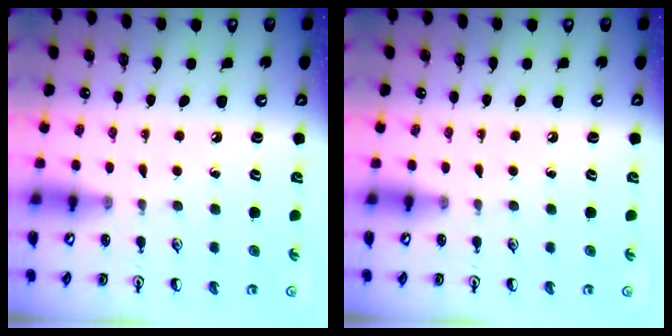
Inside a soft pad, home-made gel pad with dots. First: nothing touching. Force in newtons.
{"total": 0.0}